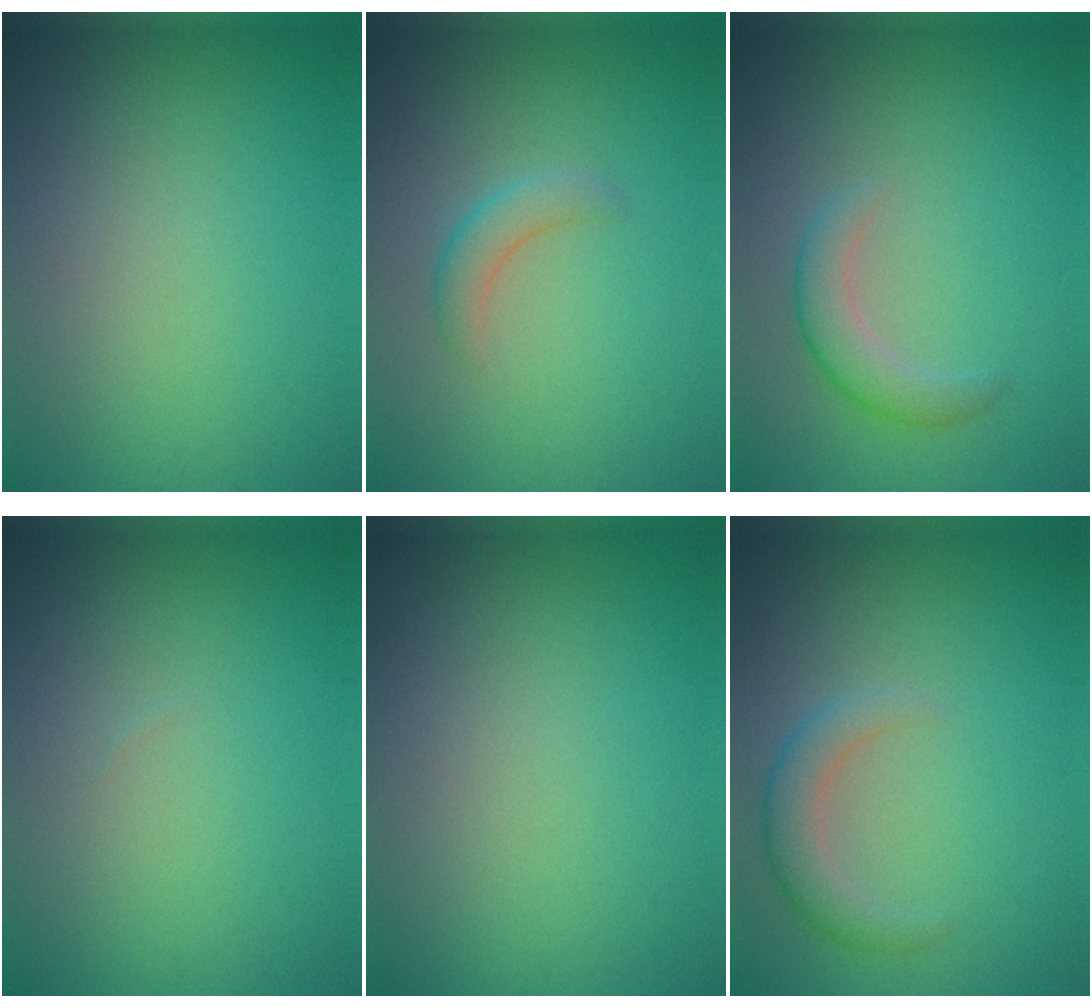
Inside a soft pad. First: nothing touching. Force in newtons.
{"total": 2.0, "press": 1.9, "slide": 0.2}
{"total": 2.7, "press": 2.7, "slide": 0.1}
{"total": 0.0}
{"total": 0.0}
{"total": 2.8, "press": 2.8, "slide": 0.2}